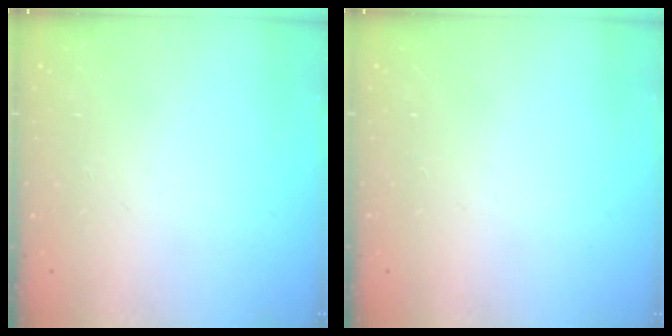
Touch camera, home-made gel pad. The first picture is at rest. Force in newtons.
{"total": 0.0}